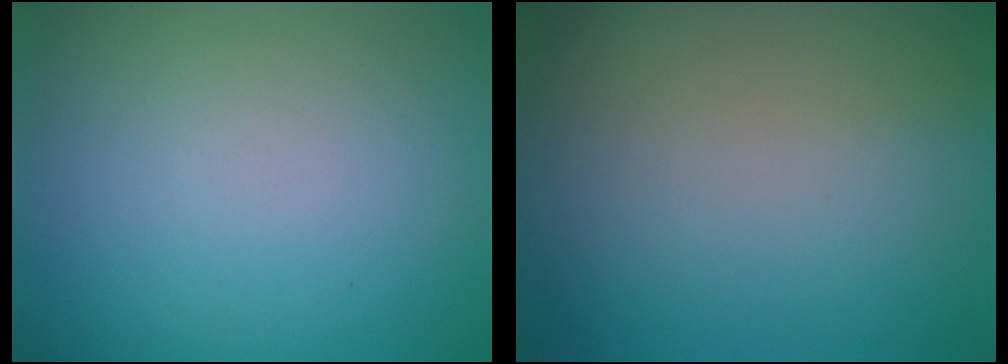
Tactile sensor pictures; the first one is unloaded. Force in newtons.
{"total": 0.0}